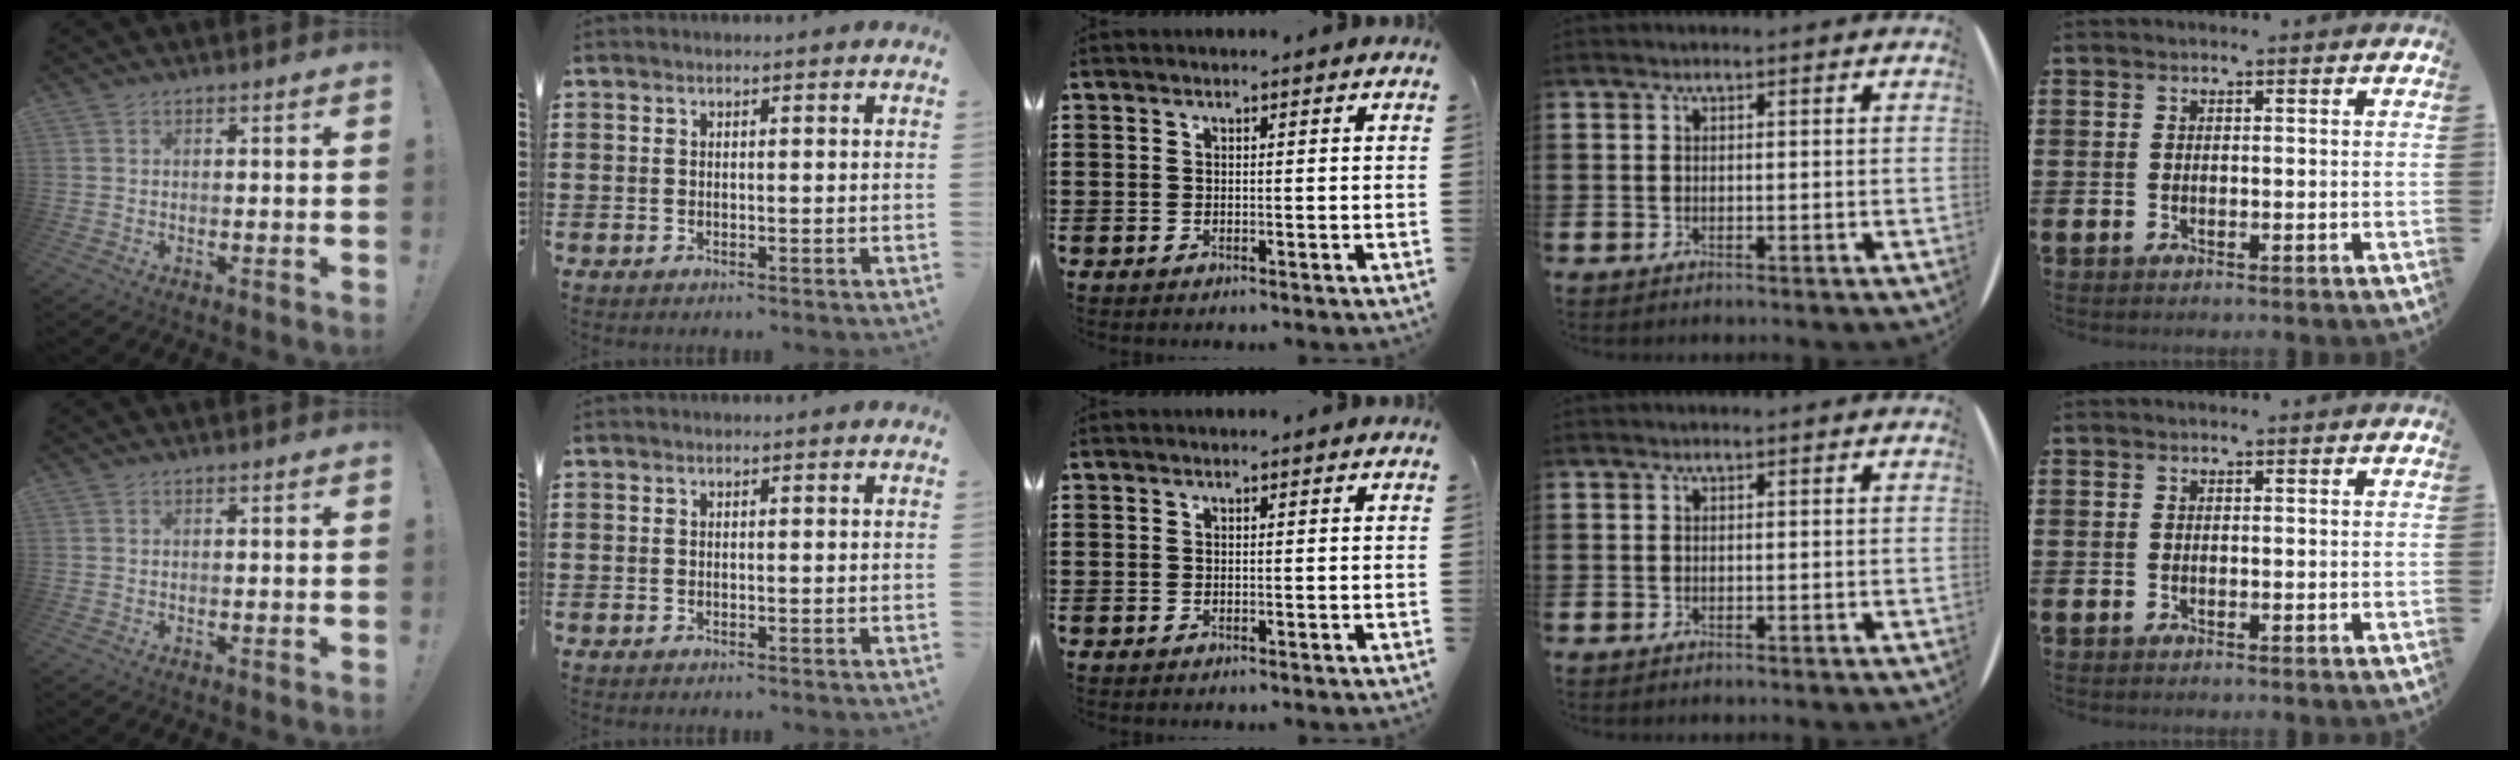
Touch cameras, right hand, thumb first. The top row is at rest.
{}